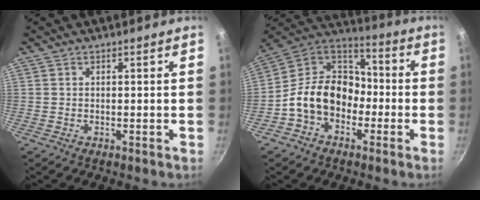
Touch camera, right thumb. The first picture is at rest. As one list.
[{"total": 15.3, "force": [-3.9, 11.4, 9.4], "torque": [-0.138, 0.061, -0.082]}]